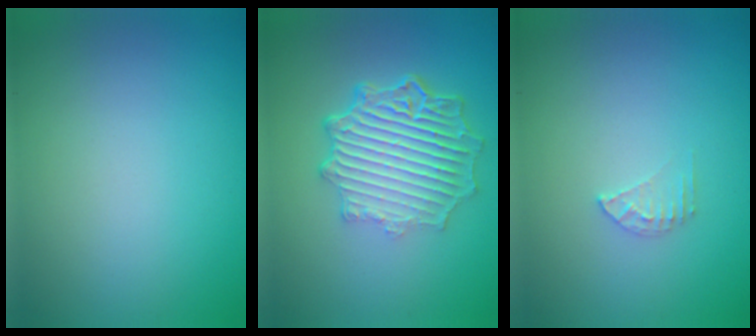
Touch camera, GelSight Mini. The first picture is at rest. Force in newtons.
{"total": 7.2, "press": 5.2, "slide": 4.9}
{"total": 1.3, "press": 1.3, "slide": 0.1}